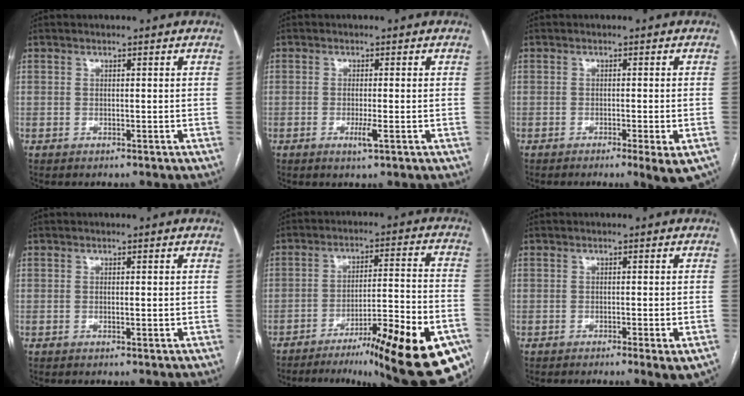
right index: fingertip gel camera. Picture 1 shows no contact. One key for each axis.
{"total": 2.2, "fx": -0.9, "fy": -0.1, "fz": 2.0, "tx": -0.038, "ty": -0.005, "tz": -0.015}
{"total": 4.7, "fx": -2.5, "fy": 0.6, "fz": 3.9, "tx": -0.042, "ty": -0.009, "tz": -0.032}
{"total": 1.0, "fx": -0.2, "fy": 0.2, "fz": 0.9, "tx": -0.016, "ty": -0.001, "tz": -0.001}
{"total": 24.8, "fx": -15.6, "fy": 3.4, "fz": 18.9, "tx": -0.173, "ty": 0.005, "tz": -0.220}
{"total": 3.4, "fx": -1.7, "fy": 0.4, "fz": 2.9, "tx": -0.034, "ty": -0.008, "tz": -0.021}